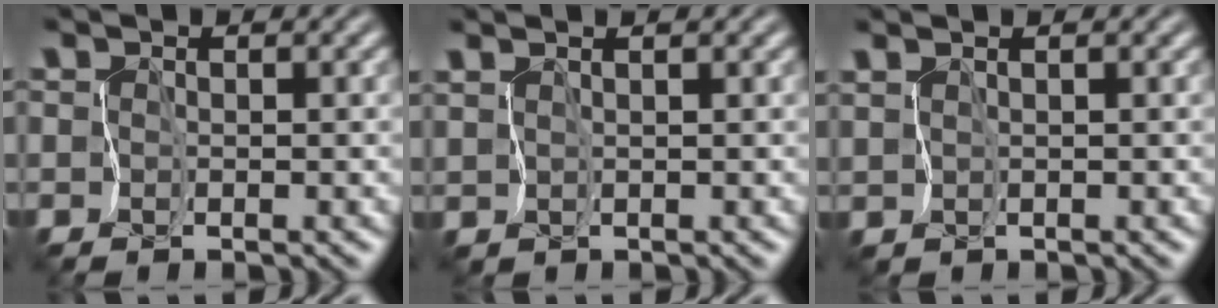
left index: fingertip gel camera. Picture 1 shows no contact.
{"total": 1.5, "force": [1.5, 0.0, 0.4], "torque": [-0.008, 0.007, 0.026]}
{"total": 0.9, "force": [0.9, -0.3, 0.1], "torque": [-0.004, 0.005, 0.020]}